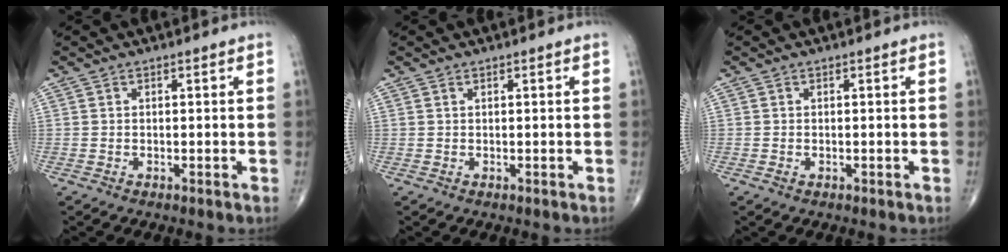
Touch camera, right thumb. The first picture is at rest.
{"total": 0.0}
{"total": 0.6, "force": [-0.2, 0.4, 0.4], "torque": [-0.011, 0.002, -0.003]}